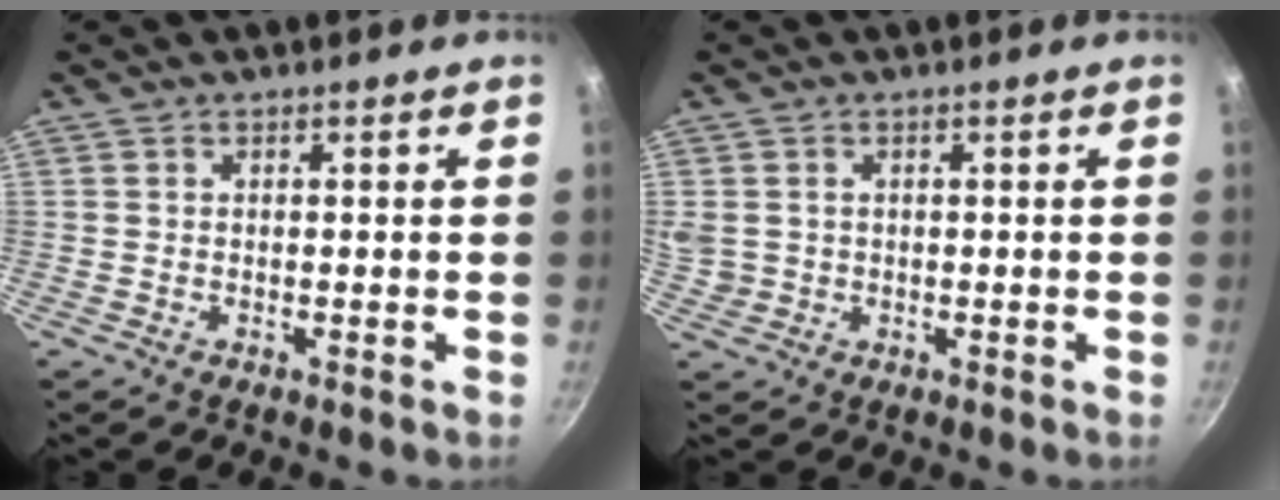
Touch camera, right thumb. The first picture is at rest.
{"total": 3.9, "force": [0.7, 3.4, 1.7], "torque": [-0.028, 0.001, 0.020]}